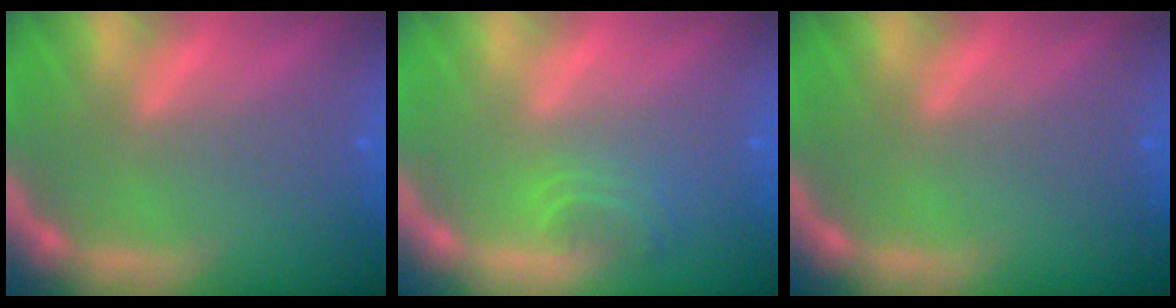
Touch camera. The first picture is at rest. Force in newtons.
{"total": 2.4}
{"total": 0.0}